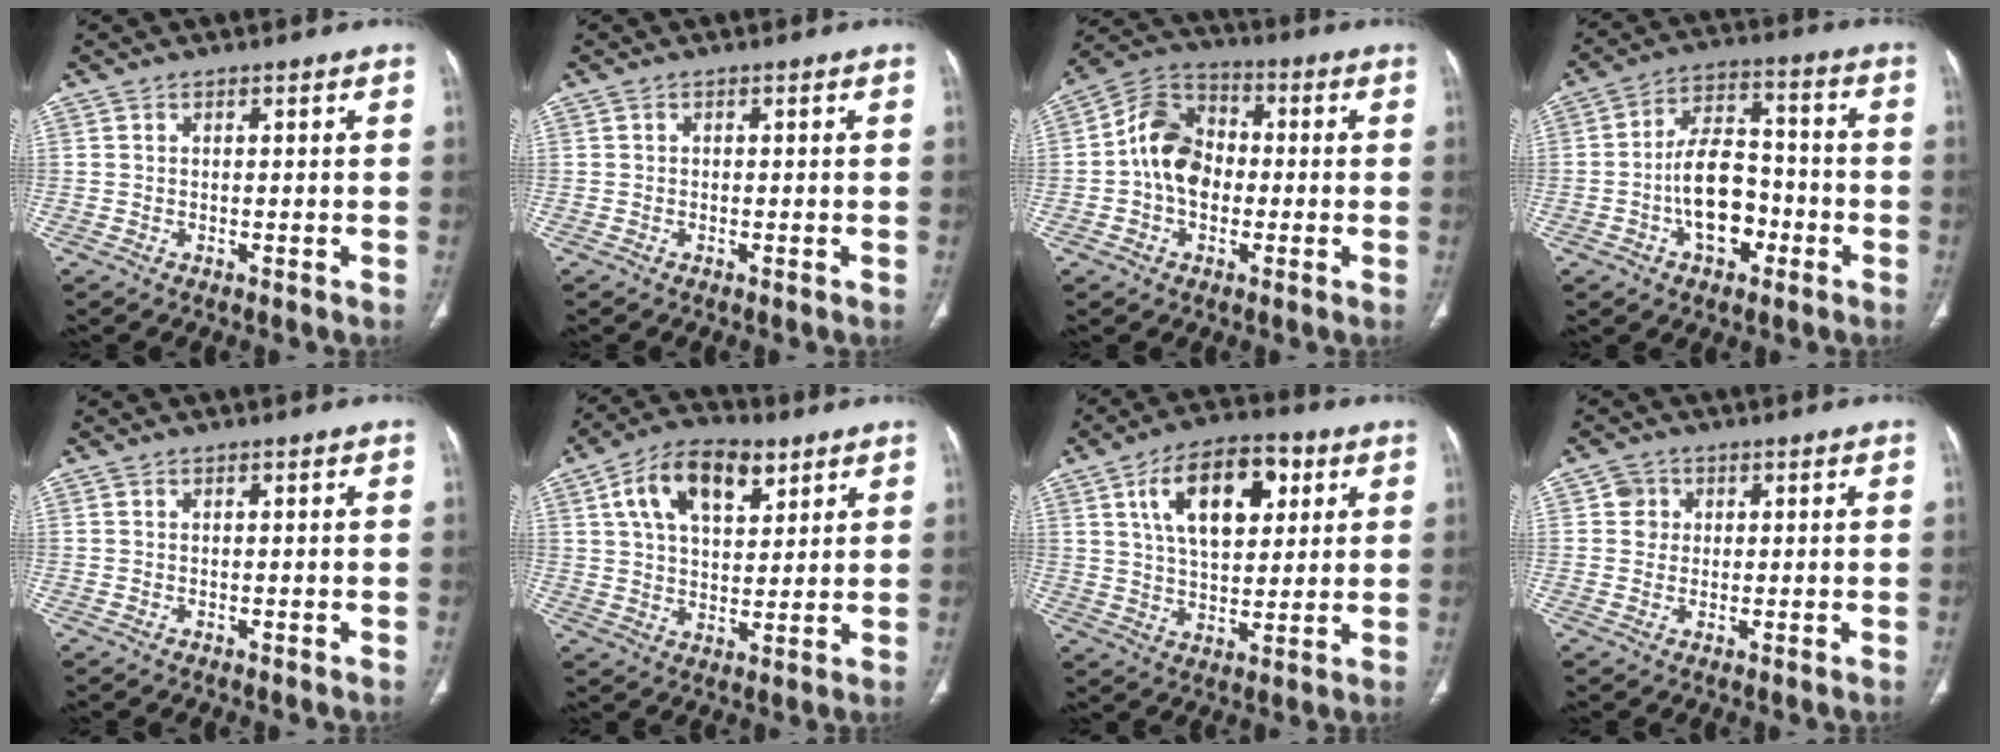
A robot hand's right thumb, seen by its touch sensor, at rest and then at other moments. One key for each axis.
{"total": 0.0}
{"total": 11.6, "fx": -0.7, "fy": 8.7, "fz": 7.6, "tx": -0.117, "ty": 0.034, "tz": -0.026}
{"total": 12.2, "fx": -3.7, "fy": 7.5, "fz": 8.9, "tx": -0.124, "ty": 0.042, "tz": -0.065}
{"total": 0.0}
{"total": 14.3, "fx": 6.6, "fy": 8.0, "fz": 9.9, "tx": -0.144, "ty": -0.006, "tz": 0.112}
{"total": 15.8, "fx": 5.8, "fy": 8.6, "fz": 12.0, "tx": -0.167, "ty": -0.006, "tz": 0.096}
{"total": 2.9, "fx": 0.7, "fy": 2.8, "fz": 0.4, "tx": 0.012, "ty": 0.002, "tz": 0.008}